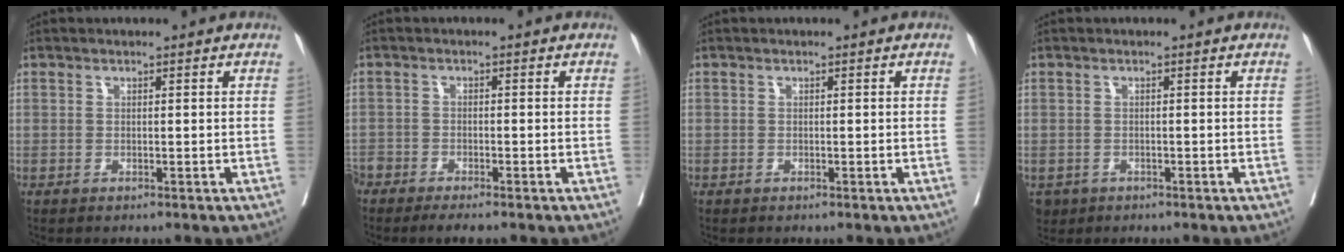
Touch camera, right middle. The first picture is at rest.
{"total": 5.0, "force": [-4.2, 1.1, 2.3], "torque": [-0.039, -0.011, -0.076]}
{"total": 0.0}
{"total": 3.0, "force": [-1.7, 2.4, 0.6], "torque": [-0.008, 0.000, -0.026]}